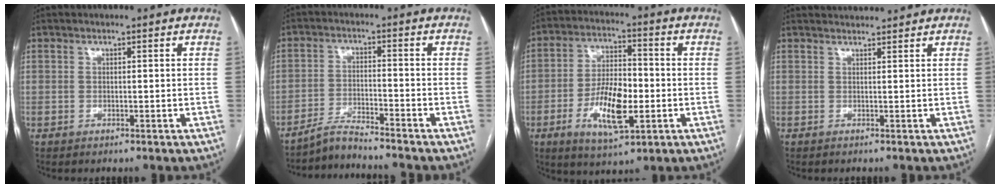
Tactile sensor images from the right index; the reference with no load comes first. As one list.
[{"total": 4.9, "force": [-4.8, -0.7, 1.0], "torque": [-0.019, -0.016, -0.088]}, {"total": 11.2, "force": [-3.2, 4.0, 10.0], "torque": [-0.194, 0.000, -0.054]}, {"total": 3.7, "force": [3.6, 0.2, 0.6], "torque": [-0.021, 0.036, 0.043]}]